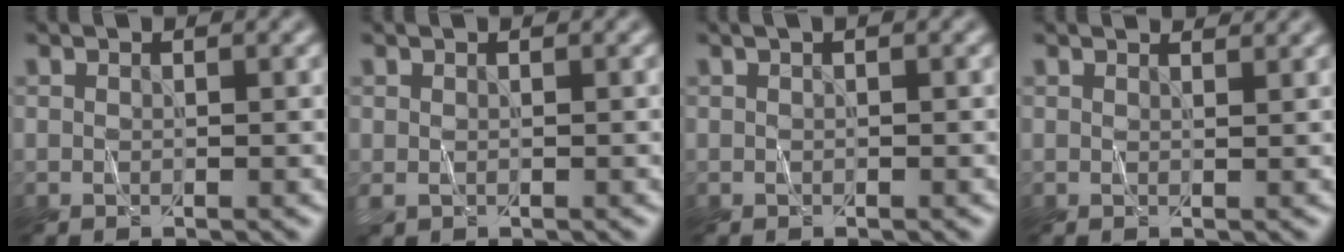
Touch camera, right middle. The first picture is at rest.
{"total": 0.5, "force": [0.3, 0.3, 0.4], "torque": [-0.010, -0.001, 0.007]}
{"total": 1.0, "force": [0.5, 0.3, 0.8], "torque": [-0.008, -0.006, 0.003]}
{"total": 1.6, "force": [1.6, 0.3, 0.3], "torque": [-0.005, 0.000, 0.015]}